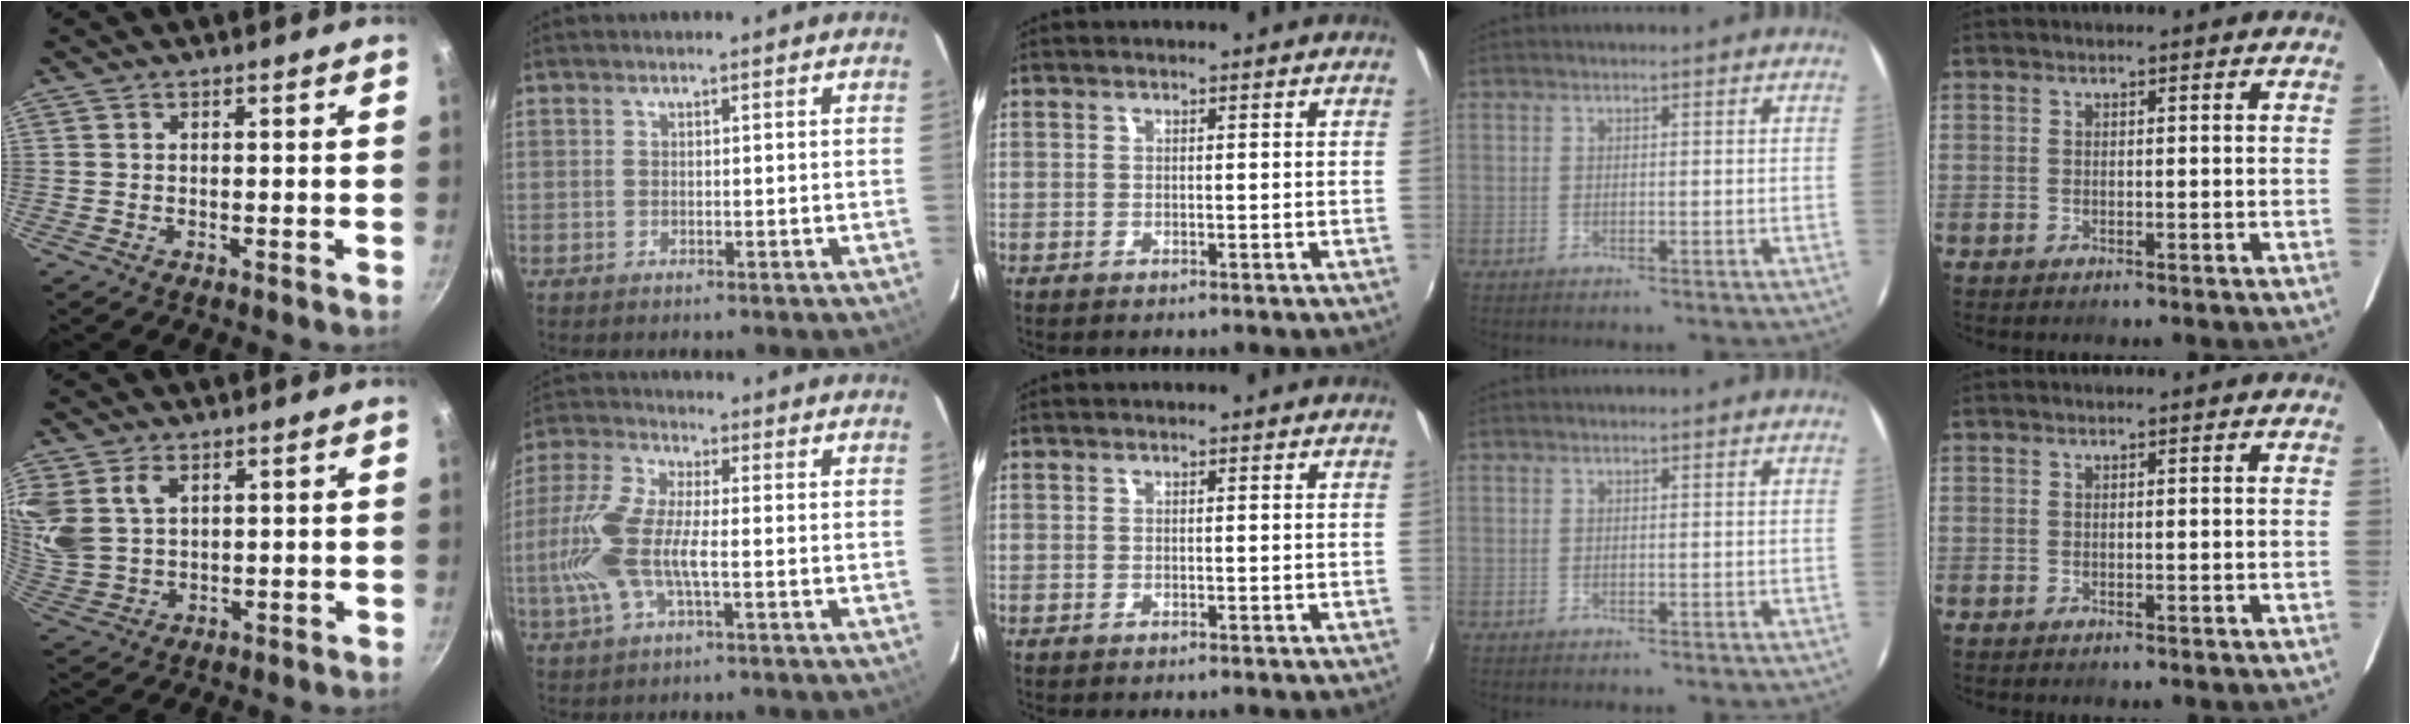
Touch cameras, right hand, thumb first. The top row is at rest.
{"thumb": {"total": 11.3, "force": [4.3, 8.1, 6.5], "torque": [-0.140, -0.007, 0.098]}, "index": {"total": 12.2, "force": [-2.1, 3.8, 11.4], "torque": [-0.259, 0.003, -0.046]}}